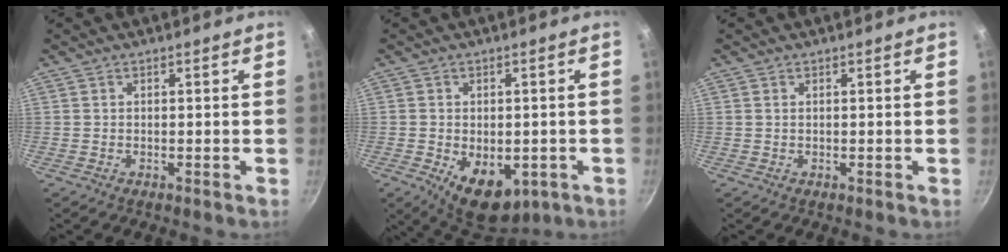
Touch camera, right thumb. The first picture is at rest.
{"total": 11.0, "force": [-3.4, 6.9, 7.9], "torque": [-0.080, -0.005, -0.030]}
{"total": 0.0}